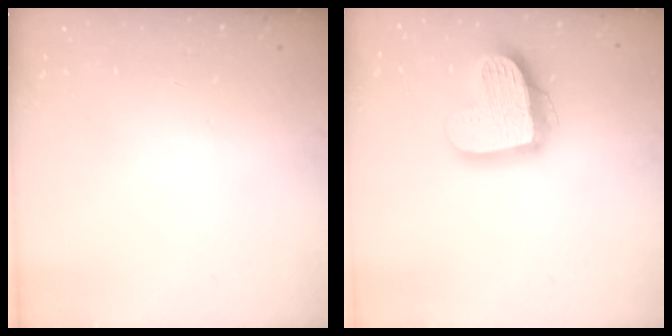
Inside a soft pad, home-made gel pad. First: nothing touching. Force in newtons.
{"total": 18.0, "press": 17.9, "slide": 1.5}